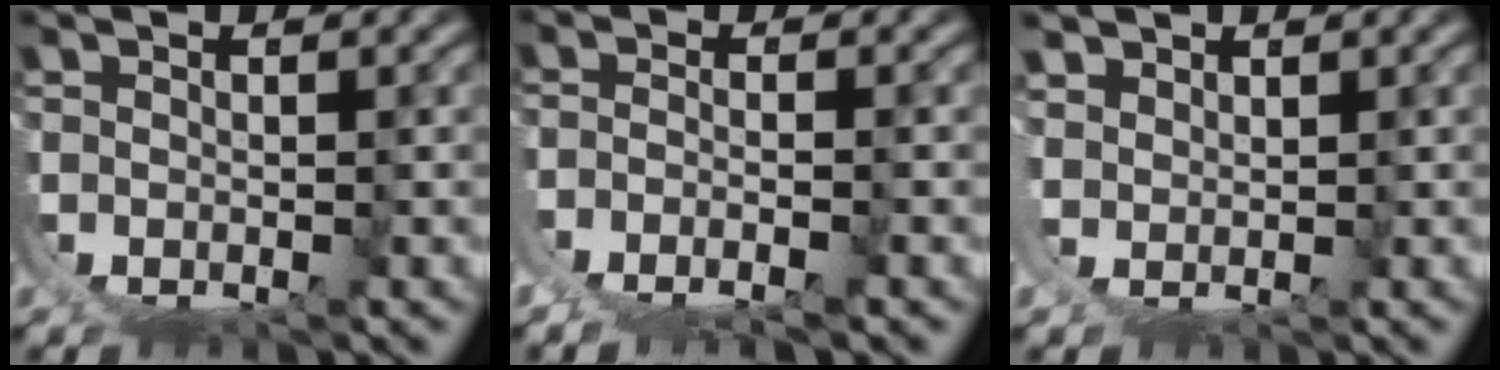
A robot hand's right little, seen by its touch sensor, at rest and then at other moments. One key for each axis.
{"total": 2.9, "fx": -1.0, "fy": 1.2, "fz": 2.5, "tx": -0.049, "ty": -0.013, "tz": -0.009}
{"total": 2.2, "fx": 2.1, "fy": 0.7, "fz": -0.3, "tx": -0.014, "ty": 0.003, "tz": 0.035}